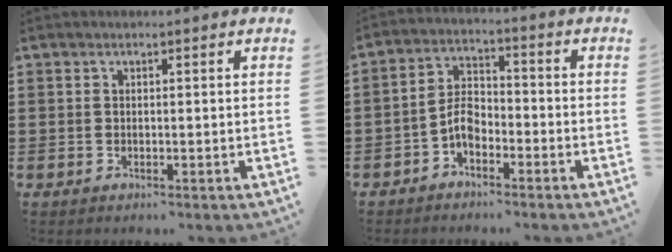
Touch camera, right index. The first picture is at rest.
{"total": 4.6, "force": [-2.4, 2.7, 2.9], "torque": [-0.067, 0.007, -0.050]}